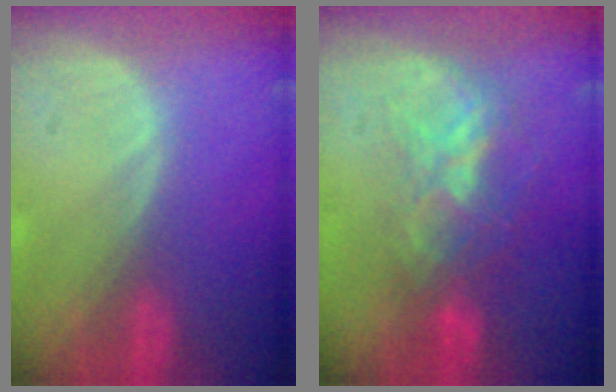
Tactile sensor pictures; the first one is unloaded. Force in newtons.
{"total": 6.7, "press": 5.9, "slide": 3.2}